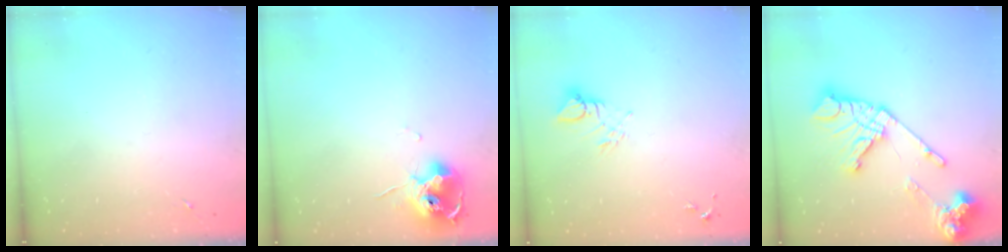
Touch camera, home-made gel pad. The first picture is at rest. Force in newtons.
{"total": 11.2, "press": 11.1, "slide": 1.1}
{"total": 4.8, "press": 4.8, "slide": 0.2}
{"total": 20.4, "press": 20.3, "slide": 2.5}